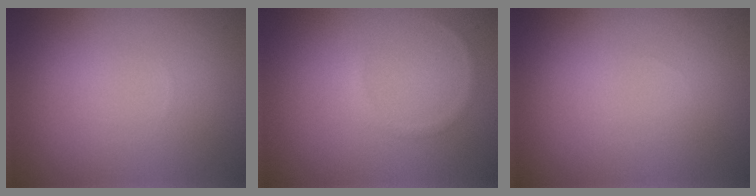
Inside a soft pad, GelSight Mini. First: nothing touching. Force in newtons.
{"total": 0.6, "press": 0.6, "slide": 0.1}
{"total": 0.0}